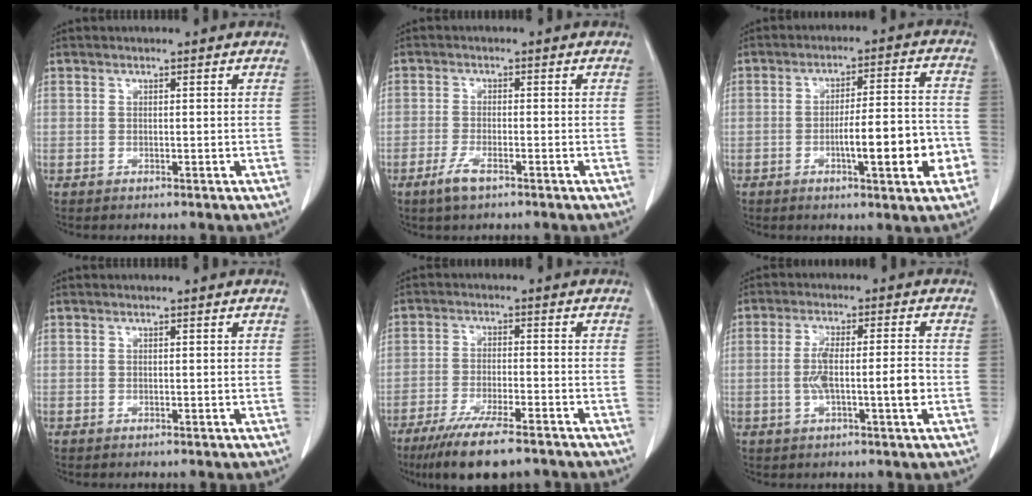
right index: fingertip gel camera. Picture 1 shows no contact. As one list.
[{"total": 3.2, "force": [-2.0, 0.6, 2.4], "torque": [-0.051, -0.004, -0.037]}, {"total": 11.4, "force": [-3.7, 1.6, 10.7], "torque": [-0.157, 0.012, -0.049]}, {"total": 0.0}, {"total": 11.7, "force": [-9.0, 1.7, 7.3], "torque": [-0.116, -0.026, -0.143]}, {"total": 7.2, "force": [-1.3, 0.7, 7.0], "torque": [-0.133, 0.010, -0.022]}]